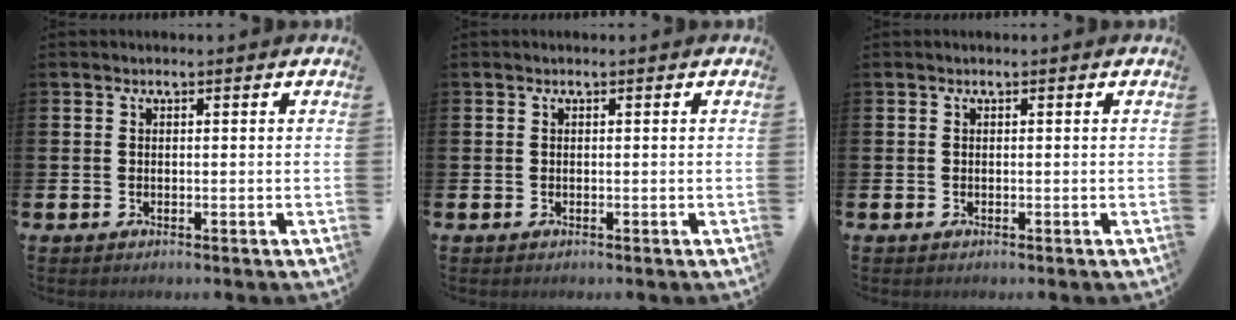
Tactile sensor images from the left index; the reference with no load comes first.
{"total": 0.0}
{"total": 0.0}